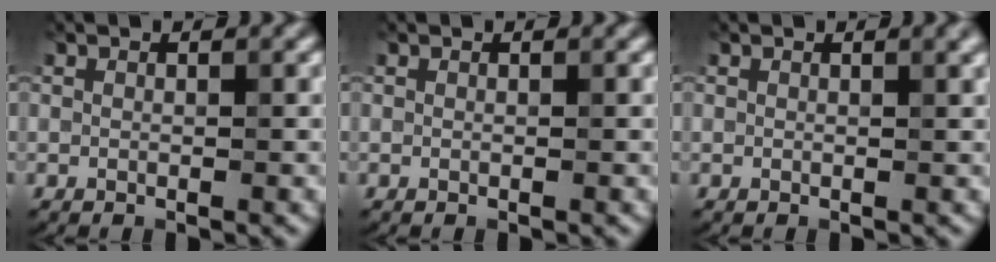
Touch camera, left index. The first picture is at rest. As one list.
[{"total": 0.0}, {"total": 1.1, "force": [0.6, 0.3, 0.8], "torque": [-0.006, 0.005, 0.008]}]